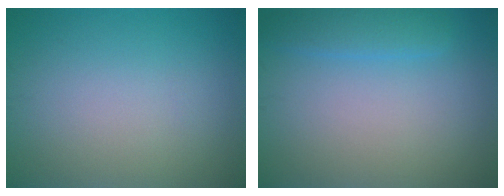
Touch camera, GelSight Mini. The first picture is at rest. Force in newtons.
{"total": 2.1, "press": 2.1, "slide": 0.1}